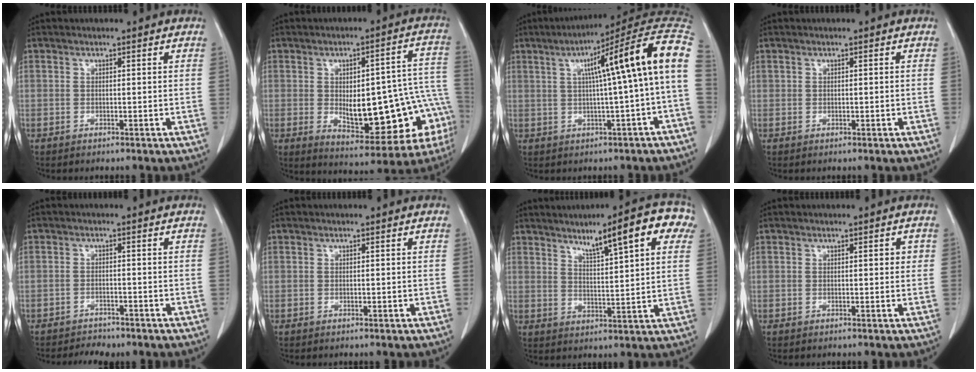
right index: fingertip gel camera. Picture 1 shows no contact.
{"total": 20.5, "force": [-3.9, 6.9, 18.8], "torque": [-0.183, 0.035, -0.020]}
{"total": 15.1, "force": [2.0, -0.6, 15.0], "torque": [-0.196, 0.038, 0.021]}
{"total": 0.0}
{"total": 3.5, "force": [-3.2, 1.4, 0.6], "torque": [-0.009, -0.001, -0.049]}
{"total": 0.0}
{"total": 11.5, "force": [6.1, 1.5, 9.7], "torque": [-0.131, 0.014, 0.084]}
{"total": 1.3, "force": [0.3, 0.6, 1.1], "torque": [-0.012, 0.002, 0.003]}